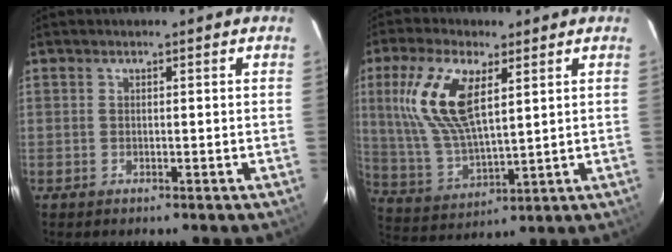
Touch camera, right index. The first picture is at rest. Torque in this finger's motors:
{"motor_torque": [0.71, 0.08, 0.44, 0.21]}